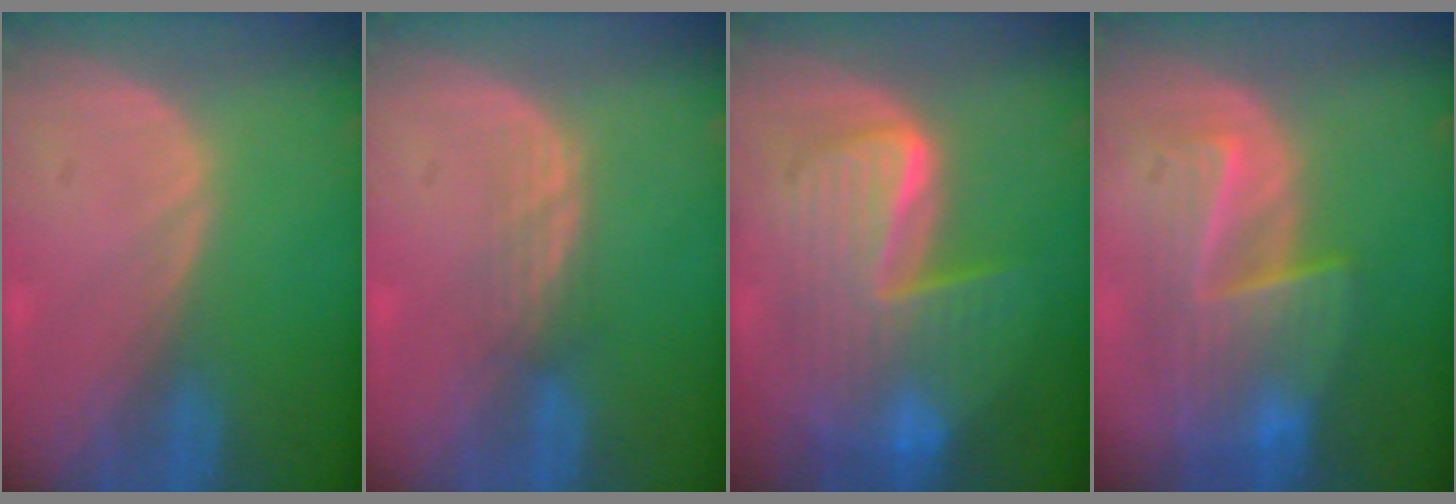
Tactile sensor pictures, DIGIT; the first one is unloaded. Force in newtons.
{"total": 2.5, "press": 2.3, "slide": 0.9}
{"total": 10.4, "press": 10.4, "slide": 0.9}
{"total": 7.7, "press": 7.6, "slide": 1.4}